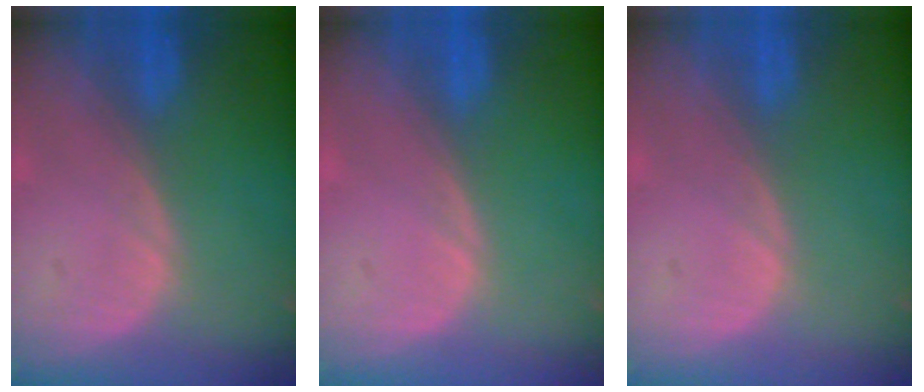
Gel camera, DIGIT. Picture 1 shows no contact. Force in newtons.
{"total": 0.0}
{"total": 0.0}